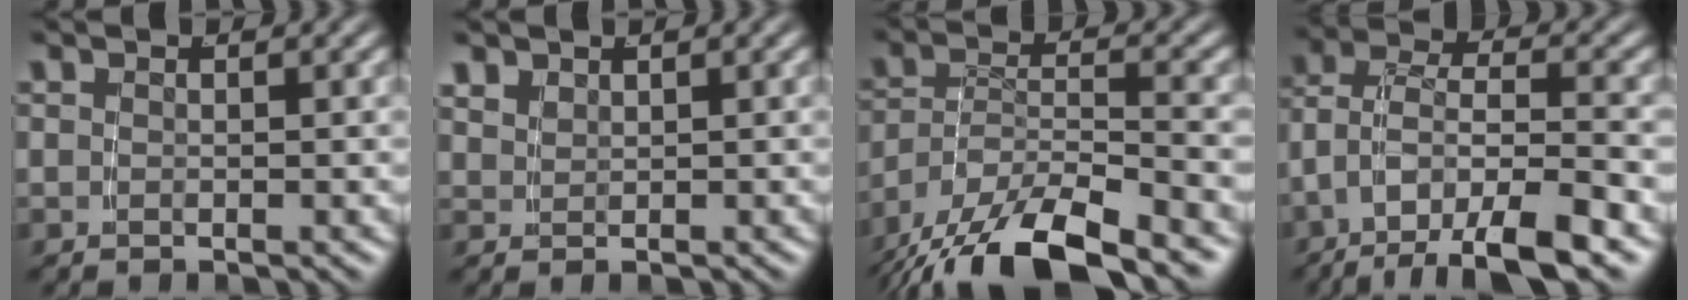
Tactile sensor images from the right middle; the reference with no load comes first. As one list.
[{"total": 1.2, "force": [0.8, 0.6, 0.6], "torque": [-0.014, -0.007, 0.029]}, {"total": 8.8, "force": [-5.5, 4.5, 5.1], "torque": [-0.091, -0.019, -0.087]}, {"total": 8.0, "force": [-3.9, 4.3, 5.5], "torque": [-0.110, -0.037, -0.047]}]